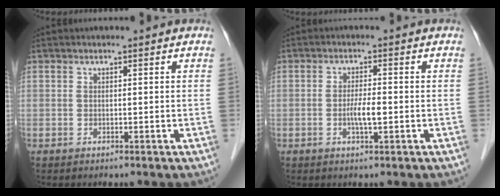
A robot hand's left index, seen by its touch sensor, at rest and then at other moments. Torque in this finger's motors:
{"motor_torque": [0.82, 0.67, 0.08, 0.07]}